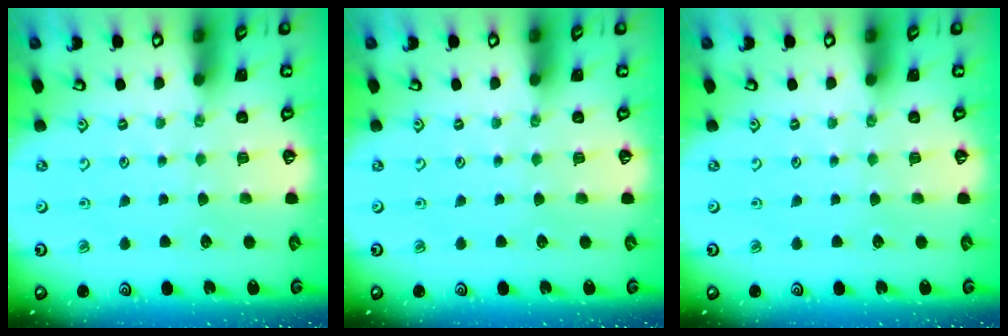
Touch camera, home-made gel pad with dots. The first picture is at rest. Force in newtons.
{"total": 0.0}
{"total": 0.0}